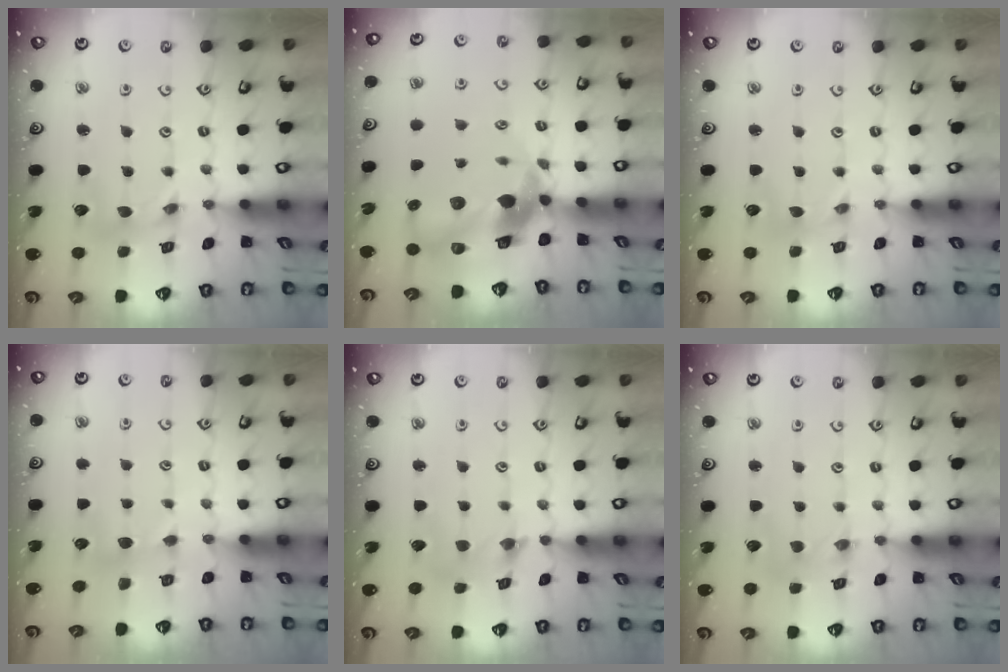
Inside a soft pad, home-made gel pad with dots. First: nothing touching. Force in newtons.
{"total": 14.0, "press": 13.8, "slide": 2.1}
{"total": 0.0}
{"total": 2.5, "press": 2.4, "slide": 0.2}
{"total": 4.0, "press": 4.0, "slide": 0.5}
{"total": 1.0, "press": 1.0, "slide": 0.2}